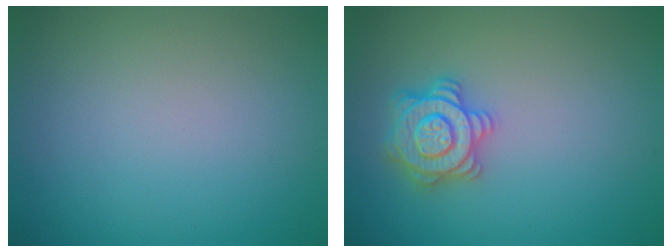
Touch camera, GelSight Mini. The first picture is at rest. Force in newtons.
{"total": 3.6, "press": 3.5, "slide": 1.0}